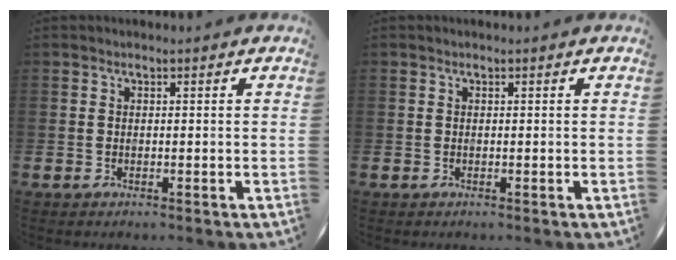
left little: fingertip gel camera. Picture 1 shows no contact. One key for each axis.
{"total": 0.0}